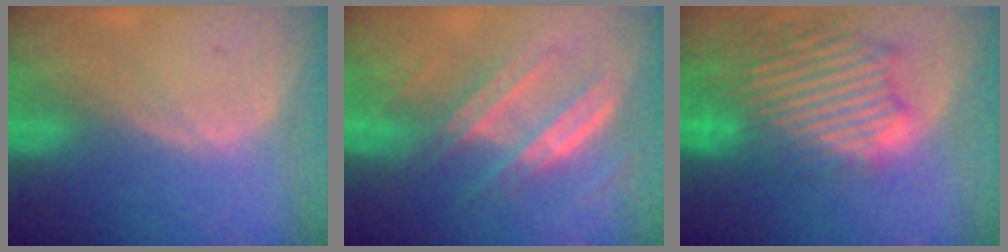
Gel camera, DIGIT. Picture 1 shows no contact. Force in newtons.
{"total": 7.8, "press": 7.0, "slide": 3.4}
{"total": 13.8, "press": 11.8, "slide": 7.2}